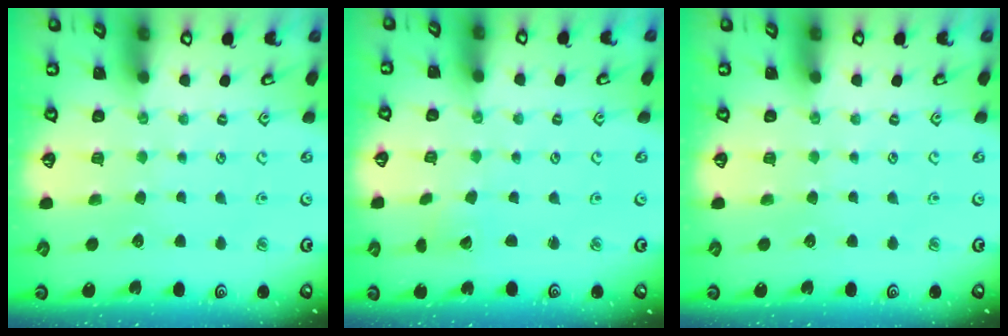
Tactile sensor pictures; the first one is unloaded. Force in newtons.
{"total": 2.6, "press": 2.6, "slide": 0.1}
{"total": 0.0}